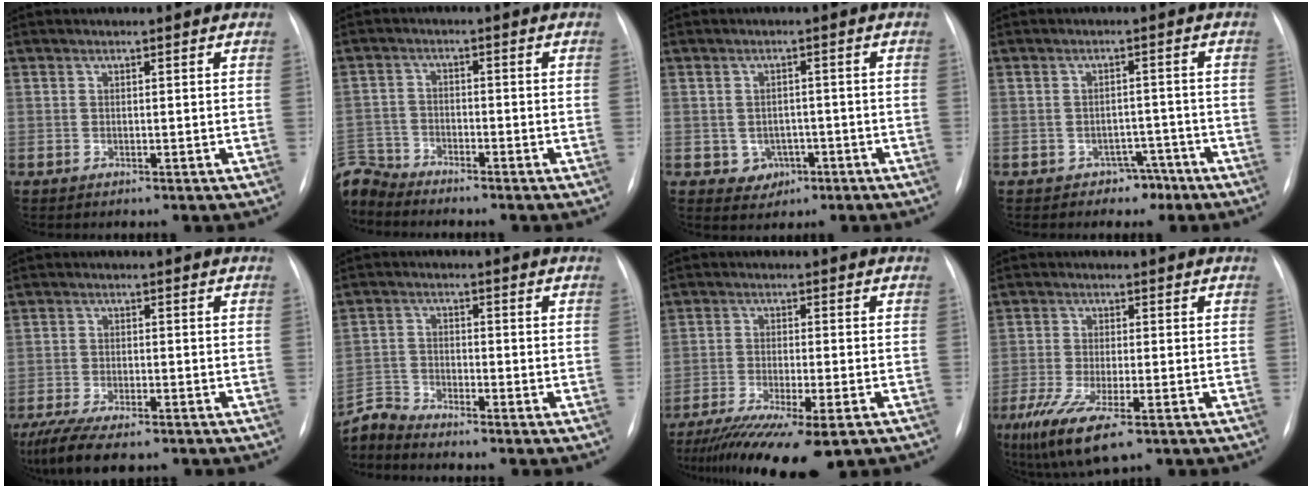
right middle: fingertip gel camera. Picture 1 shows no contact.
{"total": 6.3, "force": [-6.3, 0.9, -0.1], "torque": [0.000, 0.000, -0.127]}
{"total": 3.6, "force": [-1.3, 3.2, 1.1], "torque": [-0.008, 0.009, -0.008]}
{"total": 3.3, "force": [-2.2, 2.5, 0.3], "torque": [0.001, 0.019, -0.027]}
{"total": 10.7, "force": [-8.1, 3.3, 6.3], "torque": [-0.107, -0.015, -0.126]}
{"total": 4.8, "force": [-4.8, -0.7, -0.5], "torque": [0.004, -0.006, -0.094]}
{"total": 14.8, "force": [-10.7, 2.5, 9.9], "torque": [-0.166, -0.036, -0.170]}
{"total": 9.4, "force": [-5.3, 2.3, 7.4], "torque": [-0.144, -0.027, -0.090]}